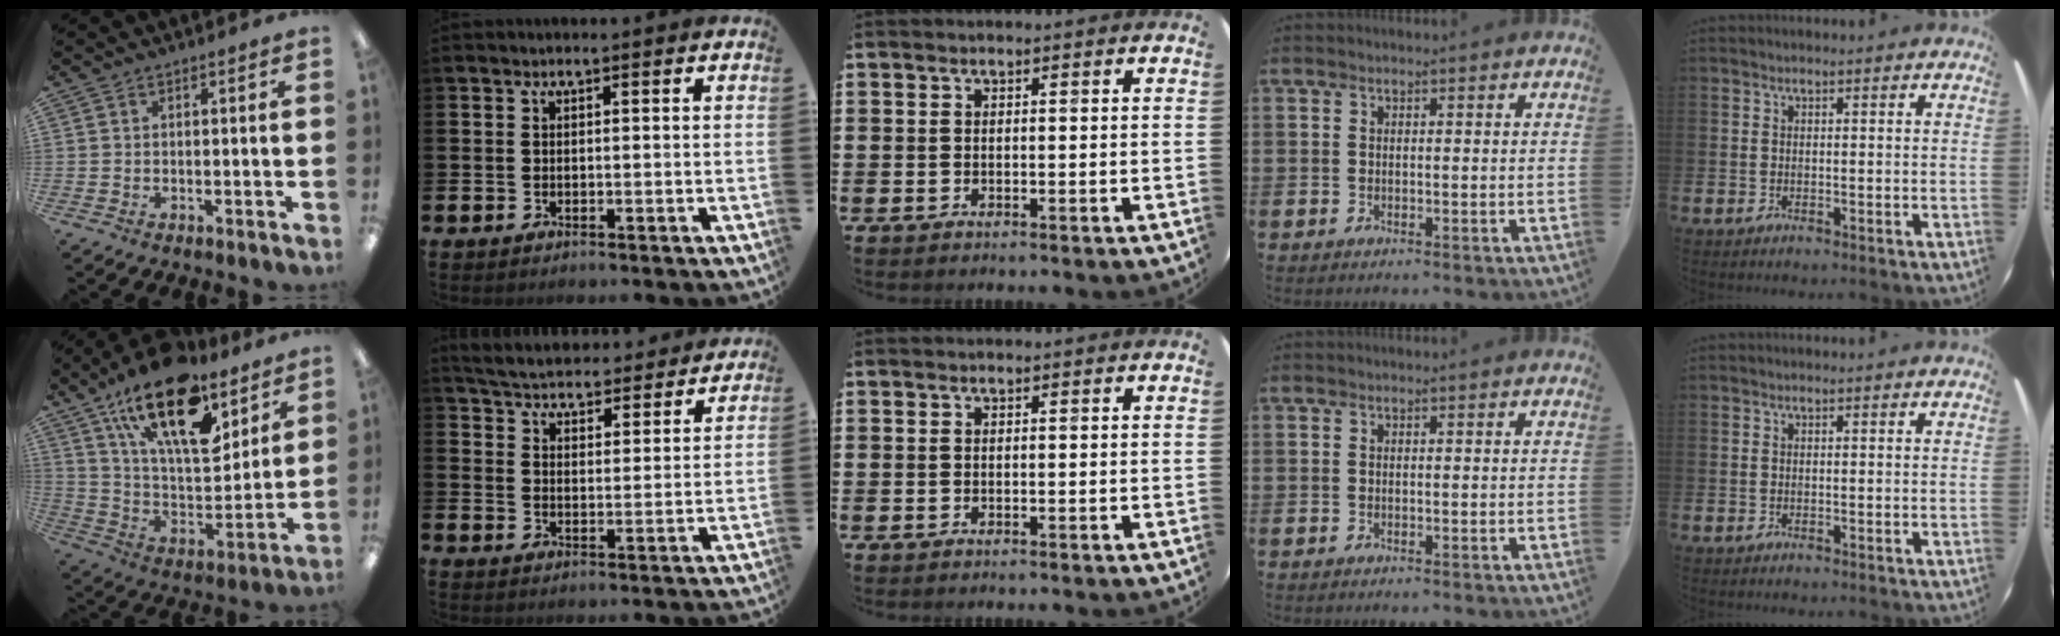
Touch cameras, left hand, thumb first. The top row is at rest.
{"thumb": {"total": 23.2, "force": [14.7, 9.8, 15.0], "torque": [-0.263, -0.081, 0.255]}, "index": {"total": 5.4, "force": [5.3, 0.8, 0.4], "torque": [-0.026, -0.044, 0.090]}}